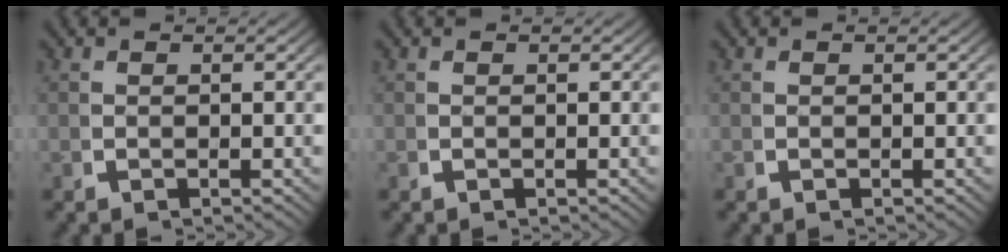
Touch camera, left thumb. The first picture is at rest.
{"total": 0.0}
{"total": 0.0}